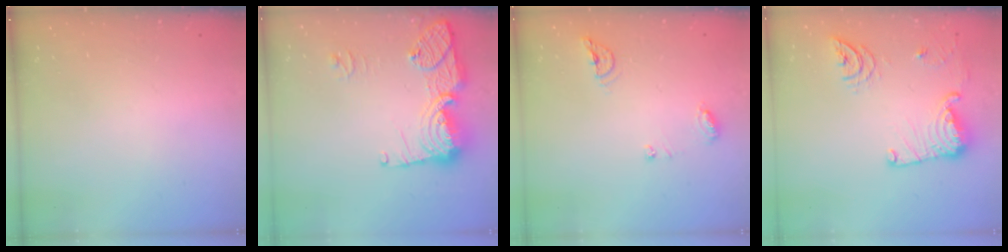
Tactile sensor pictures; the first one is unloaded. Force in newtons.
{"total": 15.6, "press": 15.6, "slide": 1.3}
{"total": 7.4, "press": 7.4, "slide": 0.5}
{"total": 15.7, "press": 15.5, "slide": 2.6}